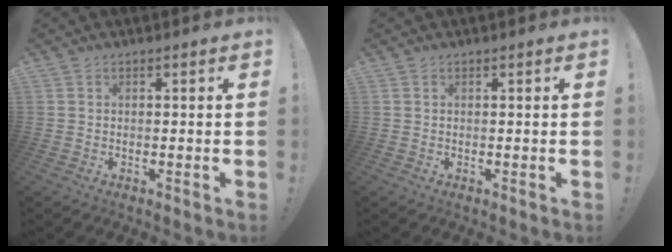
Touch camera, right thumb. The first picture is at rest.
{"total": 0.0}